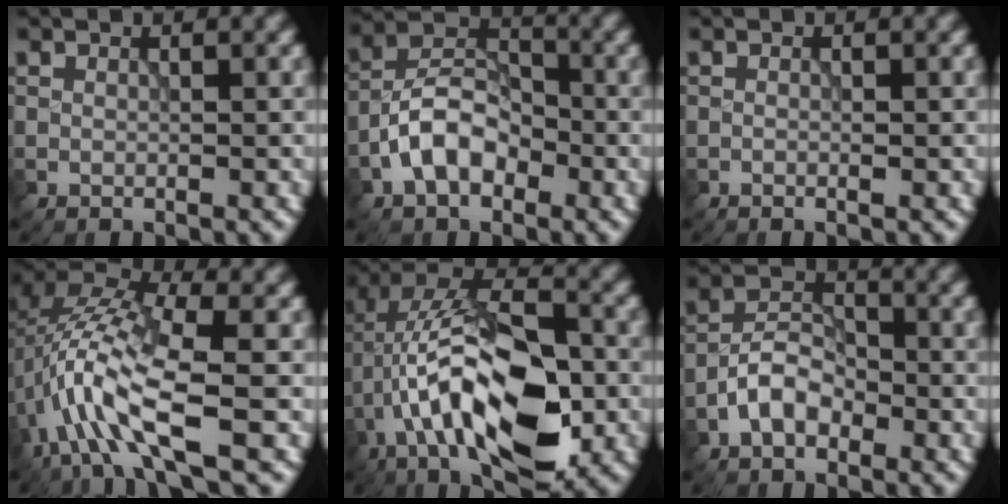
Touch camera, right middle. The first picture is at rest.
{"total": 5.6, "force": [-2.5, 3.4, 3.7], "torque": [-0.061, 0.011, -0.054]}
{"total": 0.0}
{"total": 8.4, "force": [-2.0, 2.9, 7.6], "torque": [-0.159, 0.016, -0.050]}
{"total": 13.2, "force": [-3.2, 6.2, 11.2], "torque": [-0.189, 0.020, -0.064]}
{"total": 3.8, "force": [-2.0, 2.2, 2.4], "torque": [-0.040, 0.011, -0.045]}